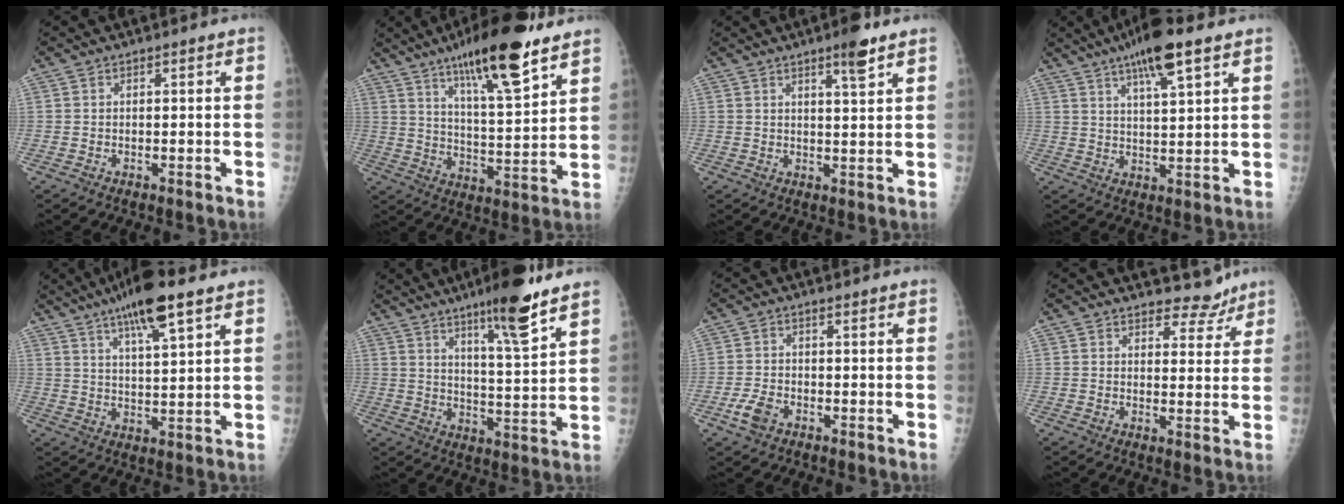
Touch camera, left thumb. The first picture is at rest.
{"total": 18.2, "force": [11.7, 4.0, 13.3], "torque": [-0.192, -0.059, 0.192]}
{"total": 5.0, "force": [3.3, 0.7, 3.7], "torque": [-0.050, -0.021, 0.046]}
{"total": 10.9, "force": [6.6, 2.2, 8.3], "torque": [-0.135, -0.020, 0.108]}
{"total": 11.9, "force": [7.3, 2.4, 9.0], "torque": [-0.147, -0.022, 0.120]}
{"total": 12.5, "force": [8.3, 1.3, 9.3], "torque": [-0.140, -0.055, 0.131]}
{"total": 3.8, "force": [-1.9, 2.3, 2.3], "torque": [-0.050, 0.006, -0.036]}
{"total": 4.6, "force": [4.1, 2.1, 0.2], "torque": [0.020, -0.035, 0.050]}